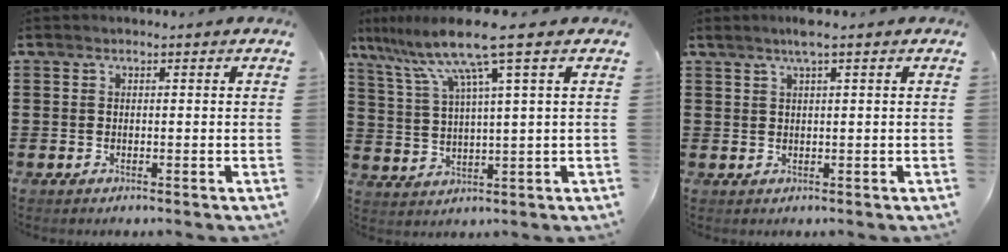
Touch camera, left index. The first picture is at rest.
{"total": 10.1, "force": [6.1, -0.2, 8.1], "torque": [-0.189, -0.024, 0.095]}
{"total": 2.5, "force": [1.4, -0.2, 2.0], "torque": [-0.040, 0.001, 0.025]}